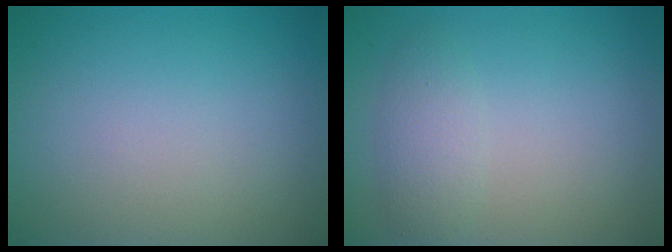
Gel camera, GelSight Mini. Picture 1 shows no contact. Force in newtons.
{"total": 2.1, "press": 2.1, "slide": 0.2}